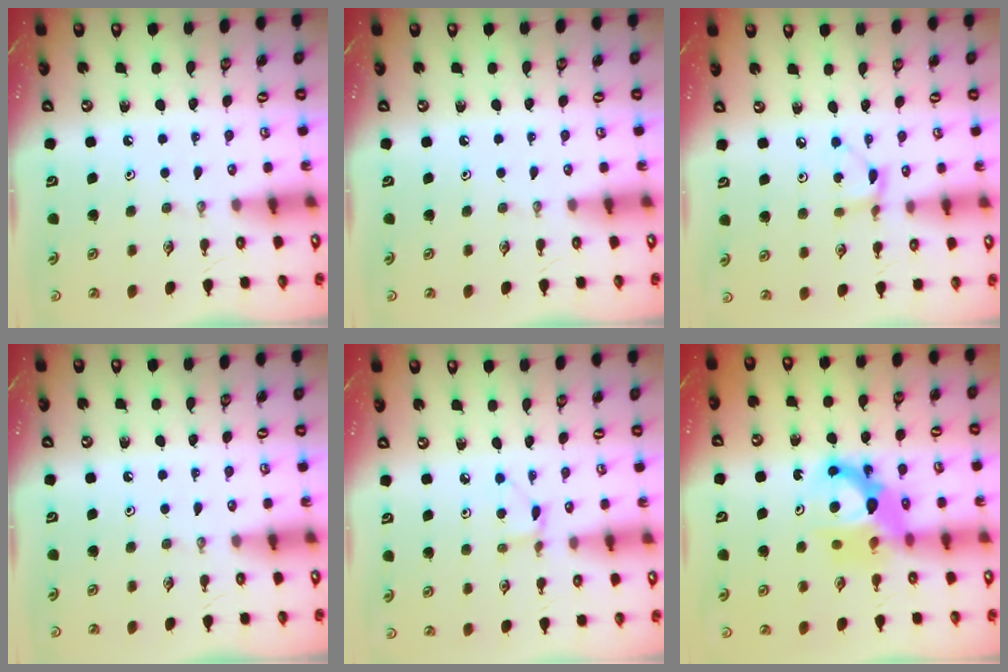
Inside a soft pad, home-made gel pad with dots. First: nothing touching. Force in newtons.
{"total": 0.0}
{"total": 2.6, "press": 2.6, "slide": 0.3}
{"total": 0.0}
{"total": 3.2, "press": 3.1, "slide": 0.4}
{"total": 11.4, "press": 11.4, "slide": 1.2}